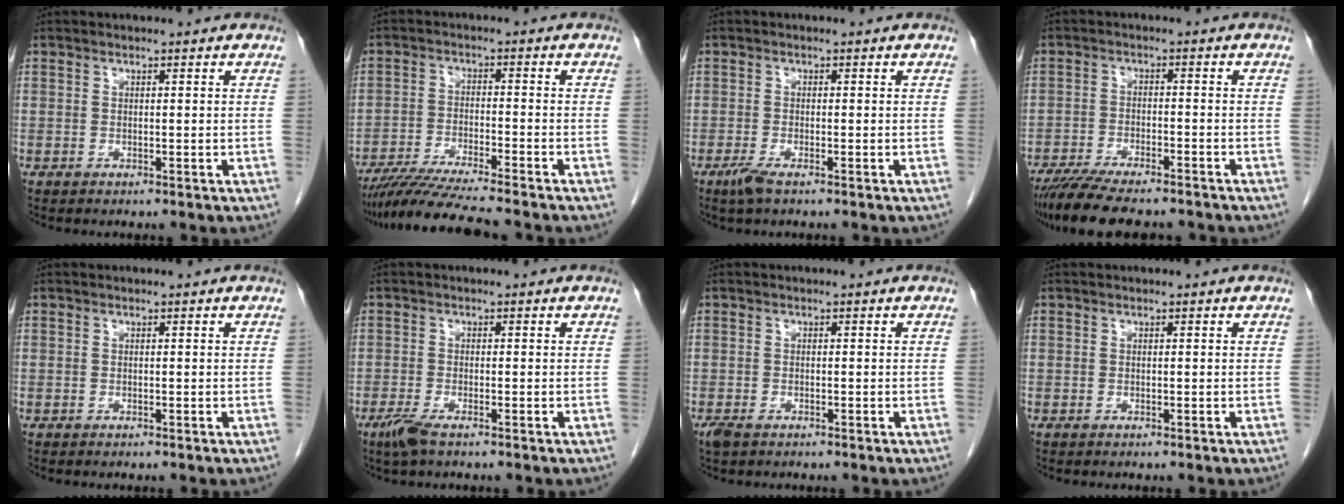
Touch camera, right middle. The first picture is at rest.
{"total": 10.4, "force": [-9.2, -0.8, 4.9], "torque": [-0.079, -0.027, -0.156]}
{"total": 2.3, "force": [-1.5, 0.3, 1.7], "torque": [-0.039, -0.006, -0.032]}
{"total": 12.1, "force": [-10.4, 2.2, 5.9], "torque": [-0.094, -0.016, -0.160]}
{"total": 0.0}
{"total": 2.9, "force": [-2.0, 0.5, 2.1], "torque": [-0.050, -0.007, -0.040]}
{"total": 2.1, "force": [-1.3, 1.0, 1.2], "torque": [-0.029, -0.004, -0.020]}
{"total": 0.0}